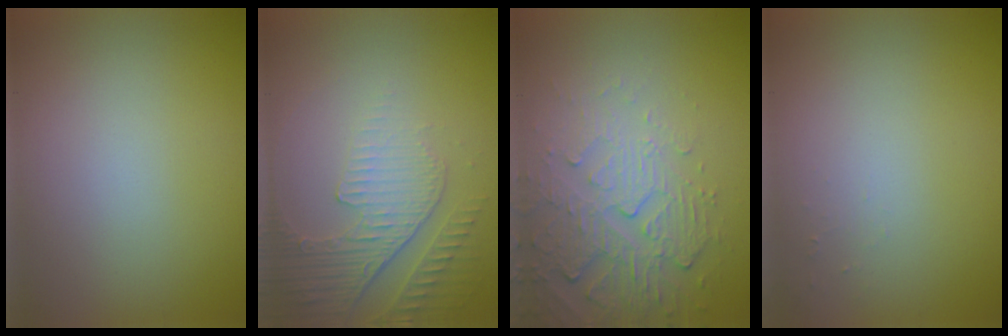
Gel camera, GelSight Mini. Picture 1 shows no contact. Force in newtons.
{"total": 4.2, "press": 3.0, "slide": 2.9}
{"total": 5.5, "press": 3.7, "slide": 4.1}
{"total": 0.5, "press": 0.5, "slide": 0.1}